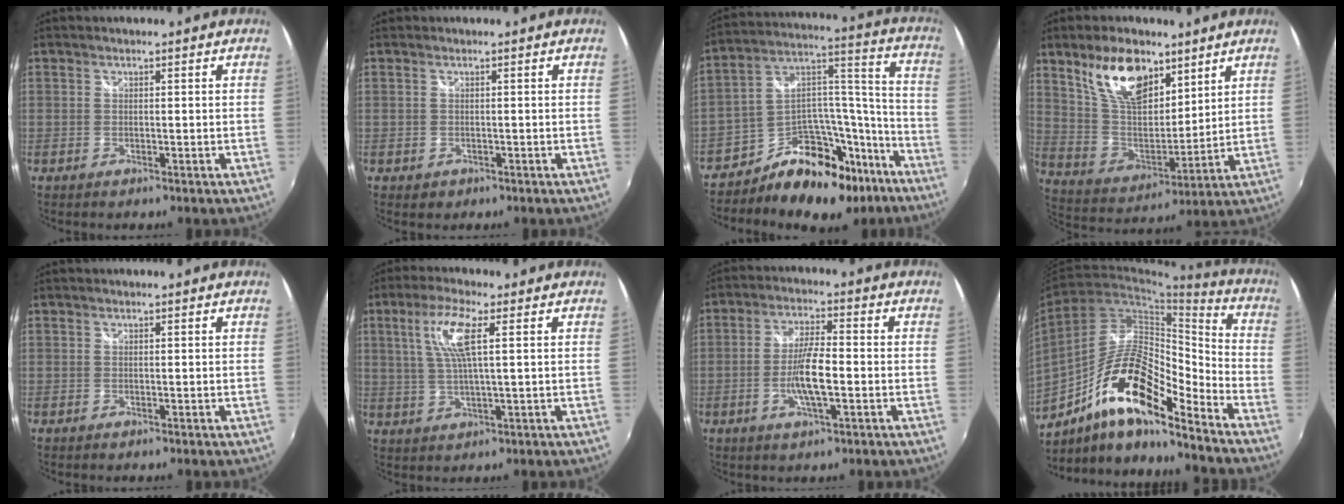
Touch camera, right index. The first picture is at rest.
{"total": 1.6, "force": [-0.4, 1.5, 0.4], "torque": [-0.007, -0.005, -0.007]}
{"total": 20.8, "force": [-13.1, 12.8, 9.9], "torque": [-0.176, 0.085, -0.185]}
{"total": 15.4, "force": [9.4, 7.7, 9.5], "torque": [-0.181, 0.011, 0.183]}
{"total": 0.0}
{"total": 8.0, "force": [2.5, 0.9, 7.6], "torque": [-0.149, 0.004, 0.052]}
{"total": 7.8, "force": [-2.1, 1.7, 7.4], "torque": [-0.143, -0.002, -0.039]}
{"total": 17.8, "force": [-11.1, 4.9, 13.0], "torque": [-0.234, 0.005, -0.209]}